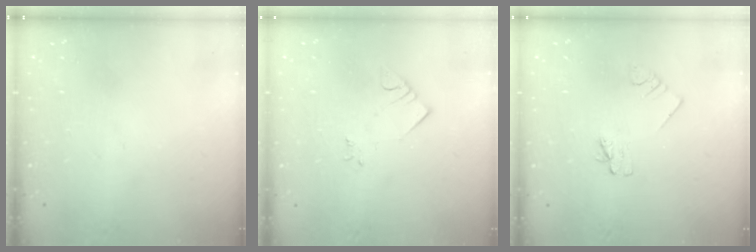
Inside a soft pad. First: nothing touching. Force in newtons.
{"total": 2.3, "press": 2.3, "slide": 0.3}
{"total": 2.2, "press": 2.2, "slide": 0.3}